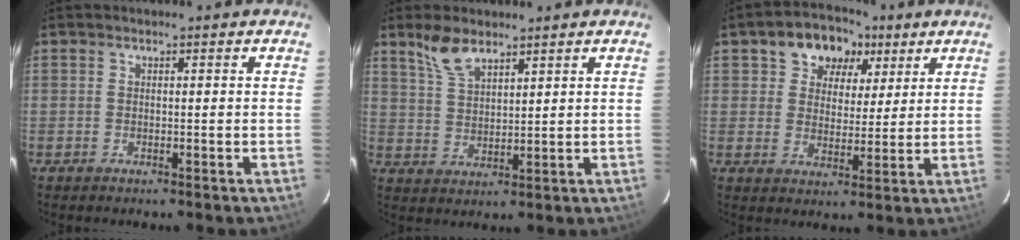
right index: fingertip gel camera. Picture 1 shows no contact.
{"total": 6.3, "force": [4.7, 2.4, 3.3], "torque": [-0.065, 0.008, 0.099]}
{"total": 10.0, "force": [5.0, 7.5, 4.4], "torque": [-0.088, 0.025, 0.080]}